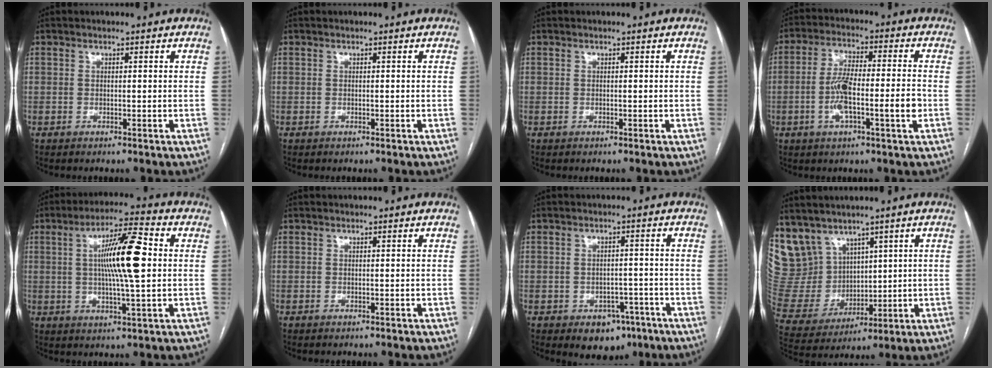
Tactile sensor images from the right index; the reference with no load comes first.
{"total": 0.0}
{"total": 0.0}
{"total": 9.8, "force": [-2.3, 1.5, 9.4], "torque": [-0.177, 0.013, -0.040]}
{"total": 12.2, "force": [1.4, 1.0, 12.0], "torque": [-0.209, 0.011, 0.020]}
{"total": 0.0}
{"total": 5.9, "force": [-3.3, 4.2, 2.7], "torque": [-0.023, 0.011, -0.036]}
{"total": 12.5, "force": [8.7, 8.6, 2.6], "torque": [-0.081, 0.040, 0.202]}